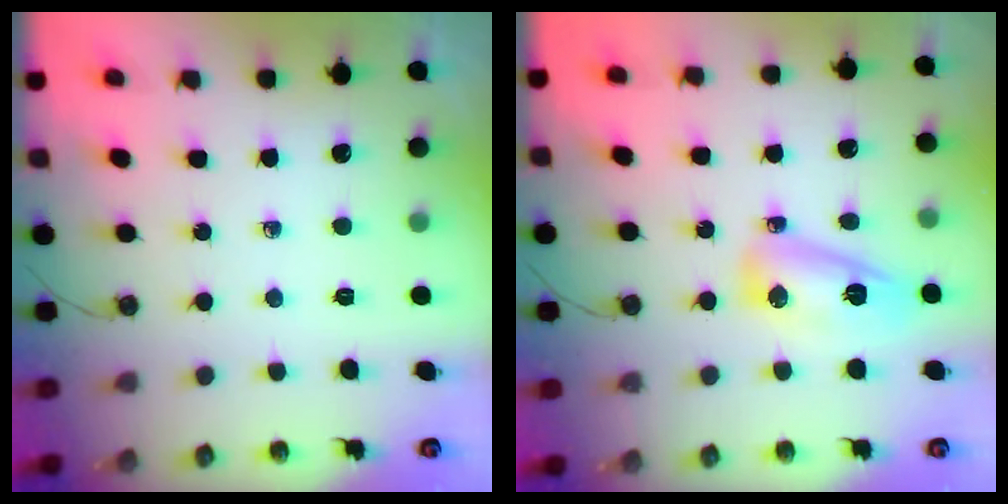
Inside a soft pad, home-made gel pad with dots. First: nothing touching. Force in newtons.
{"total": 10.1, "press": 10.1, "slide": 0.8}